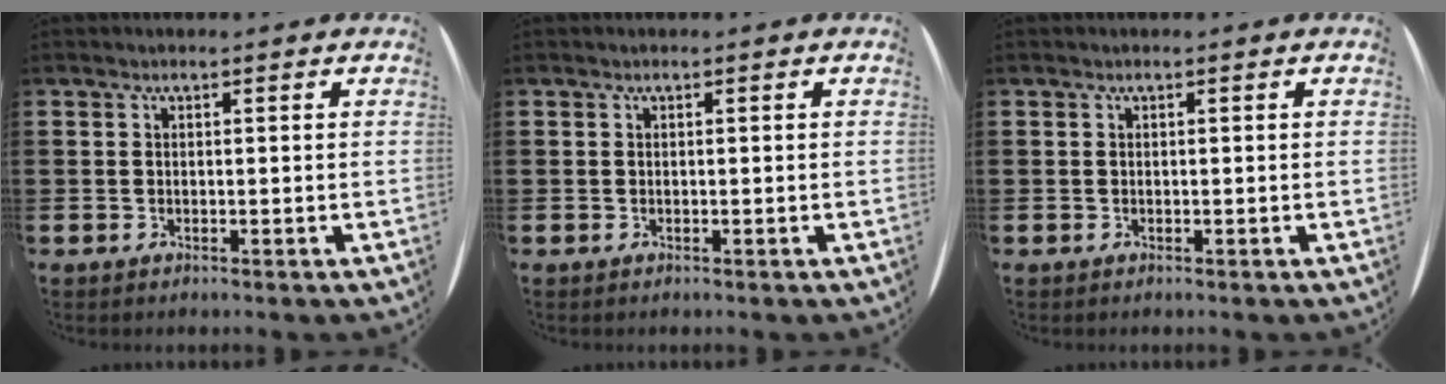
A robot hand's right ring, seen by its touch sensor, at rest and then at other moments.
{"total": 0.0}
{"total": 0.0}